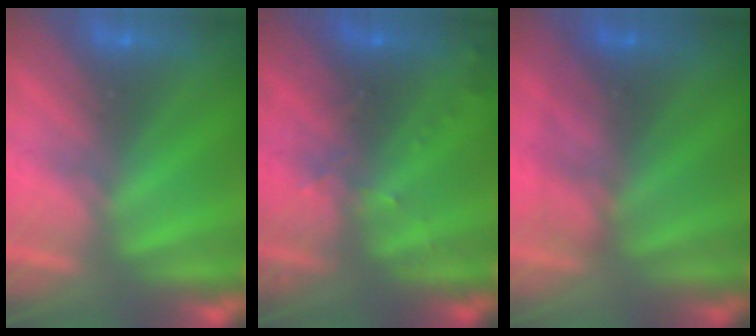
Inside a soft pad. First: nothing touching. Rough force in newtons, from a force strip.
{"total": 3.0}
{"total": 3.4}